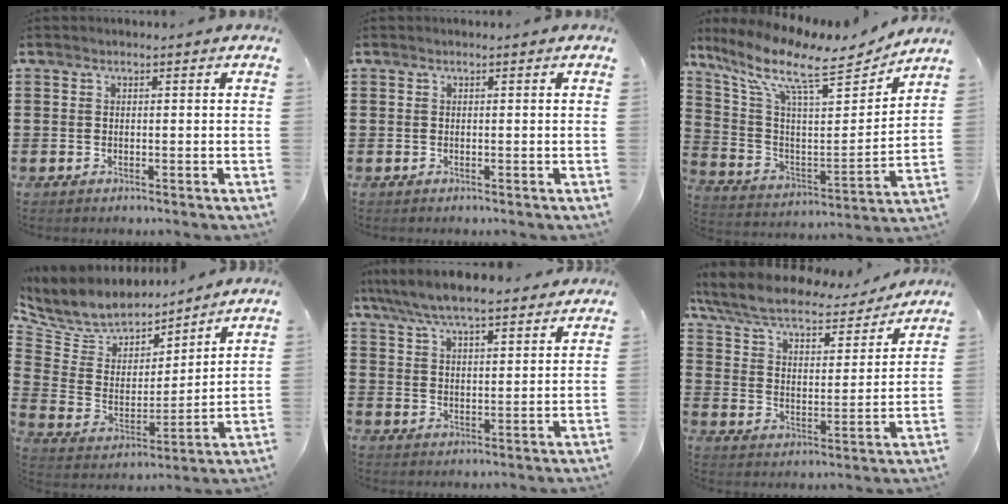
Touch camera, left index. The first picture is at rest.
{"total": 0.0}
{"total": 12.3, "force": [9.3, 2.7, 7.5], "torque": [-0.167, -0.063, 0.152]}
{"total": 6.7, "force": [5.9, 3.1, 0.1], "torque": [-0.050, -0.046, 0.105]}
{"total": 6.5, "force": [5.9, 1.1, 2.5], "torque": [-0.070, -0.019, 0.106]}
{"total": 7.3, "force": [6.4, 1.2, 3.3], "torque": [-0.092, -0.041, 0.107]}